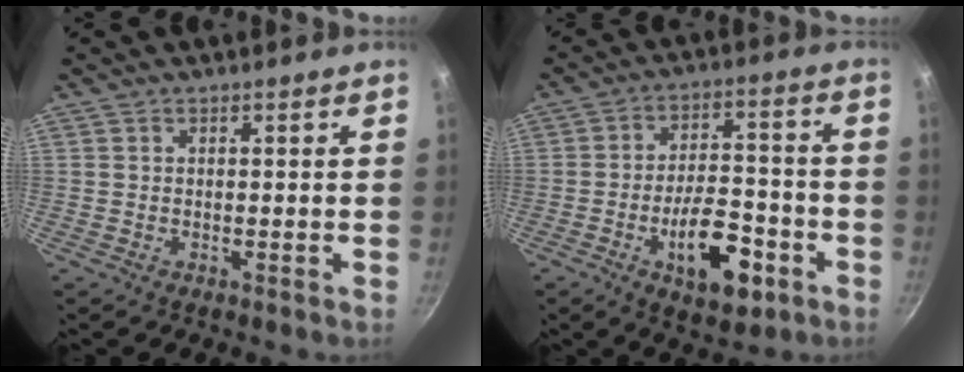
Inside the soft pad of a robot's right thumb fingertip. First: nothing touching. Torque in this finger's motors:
{"motor_torque": [0.10, 0.36, 0.19, 0.10, 0.25]}